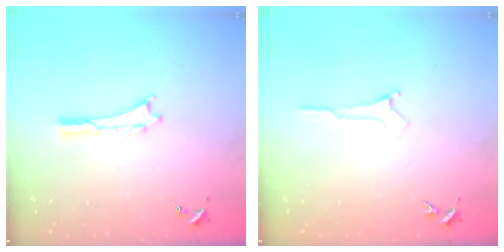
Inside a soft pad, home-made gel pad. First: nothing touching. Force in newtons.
{"total": 0.0}